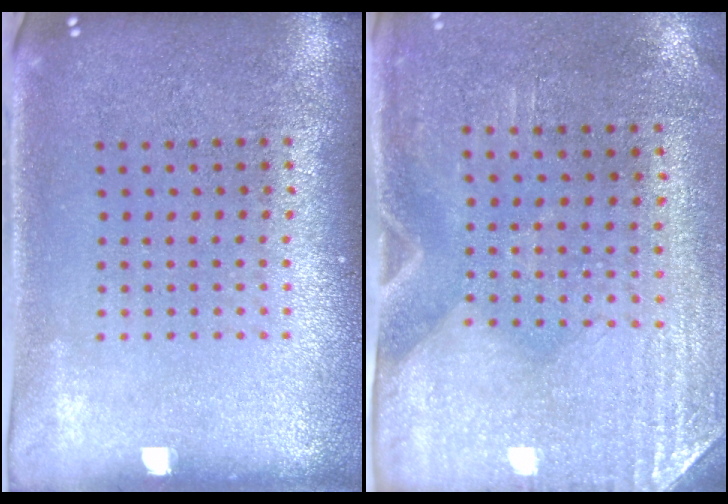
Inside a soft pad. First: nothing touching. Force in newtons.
{"total": 2.9, "press": 2.5, "slide": 1.5}